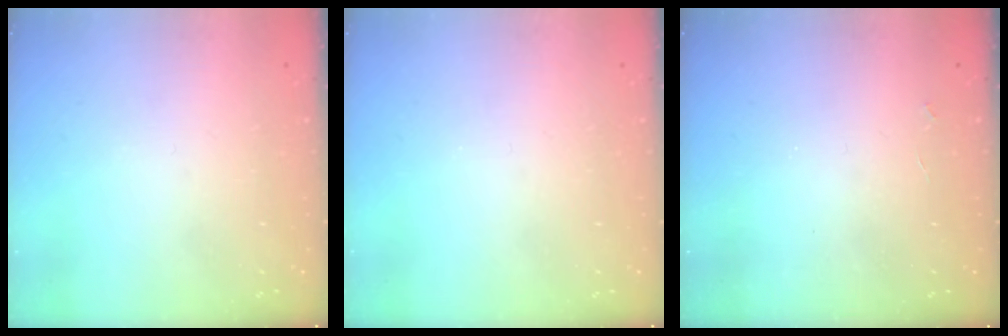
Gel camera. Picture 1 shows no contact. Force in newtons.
{"total": 0.0}
{"total": 2.0, "press": 2.0, "slide": 0.4}